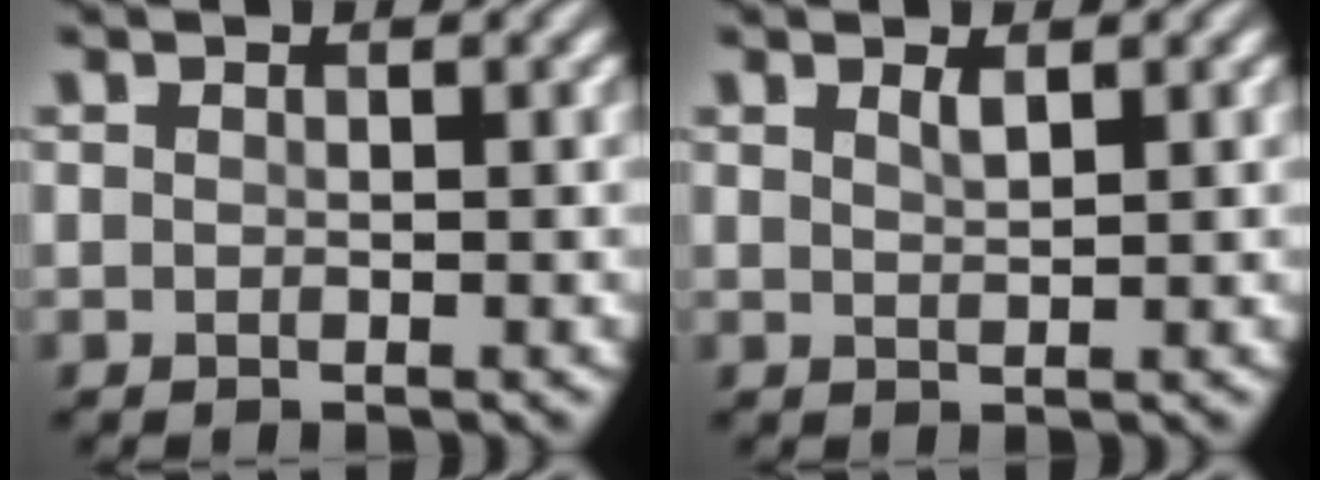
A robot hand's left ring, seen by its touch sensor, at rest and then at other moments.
{"total": 1.1, "force": [0.7, 0.2, 0.7], "torque": [-0.012, 0.000, 0.012]}